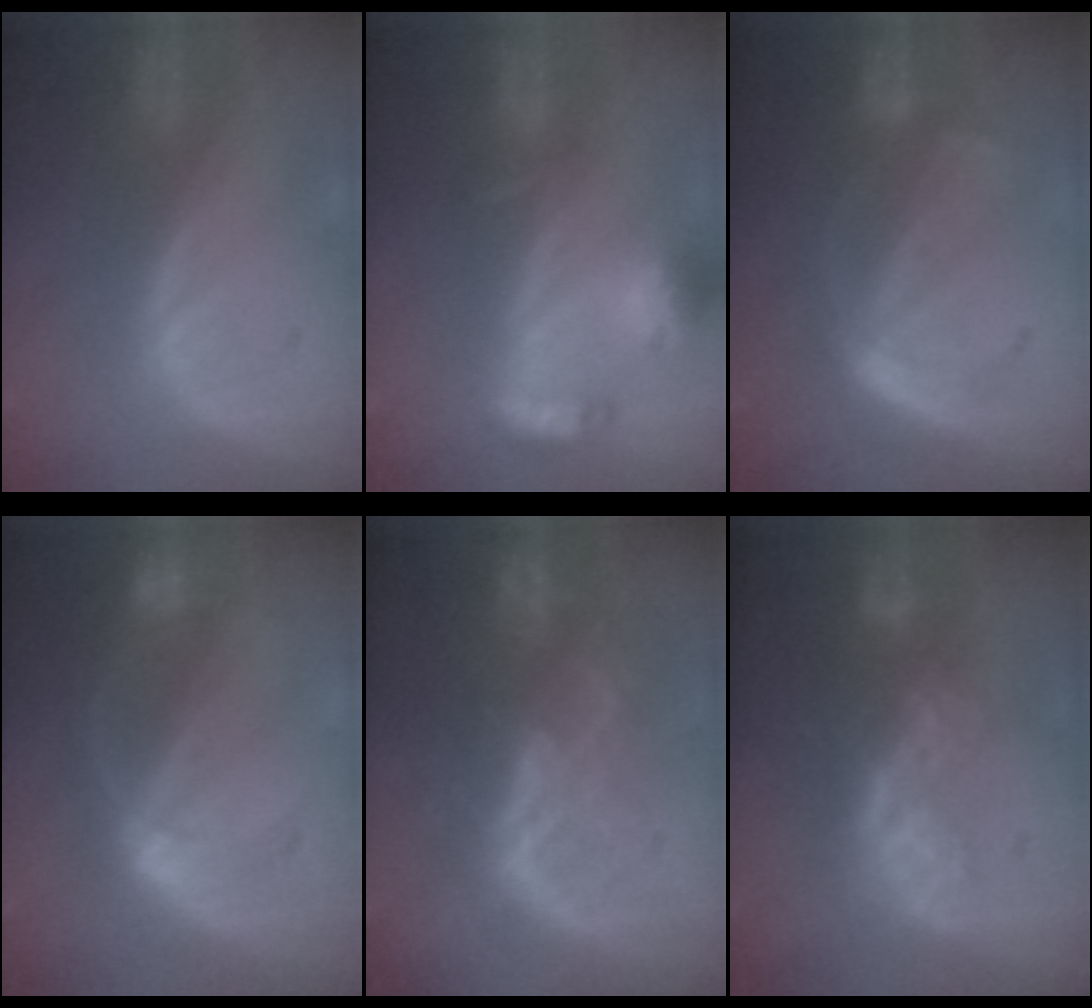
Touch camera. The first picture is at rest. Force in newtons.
{"total": 6.3, "press": 6.2, "slide": 0.9}
{"total": 5.7, "press": 5.2, "slide": 2.5}
{"total": 6.5, "press": 5.7, "slide": 3.1}
{"total": 8.7, "press": 7.6, "slide": 4.4}
{"total": 6.5, "press": 5.7, "slide": 3.2}